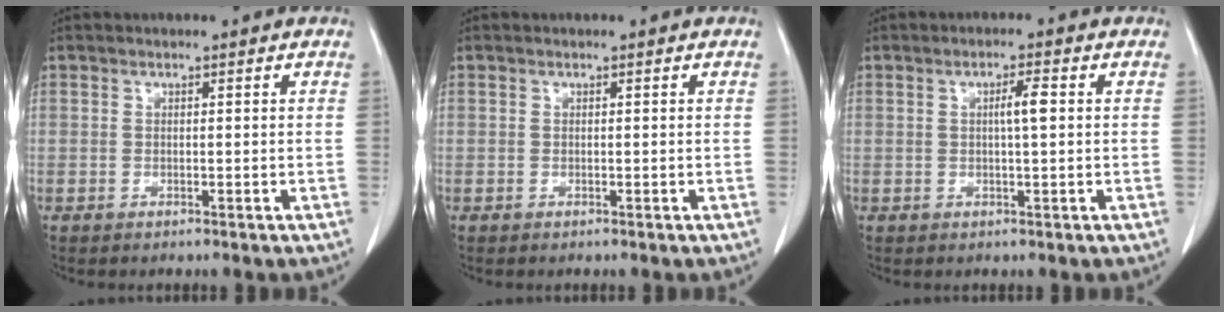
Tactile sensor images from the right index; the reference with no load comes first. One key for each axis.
{"total": 0.0}
{"total": 2.7, "fx": 0.4, "fy": 0.1, "fz": 2.7, "tx": -0.048, "ty": 0.001, "tz": 0.005}